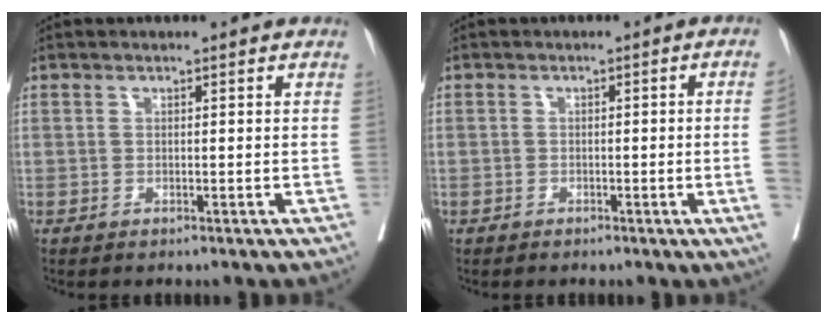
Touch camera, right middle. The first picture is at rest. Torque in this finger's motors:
{"motor_torque": [0.18, -0.17, -0.88, -0.21]}